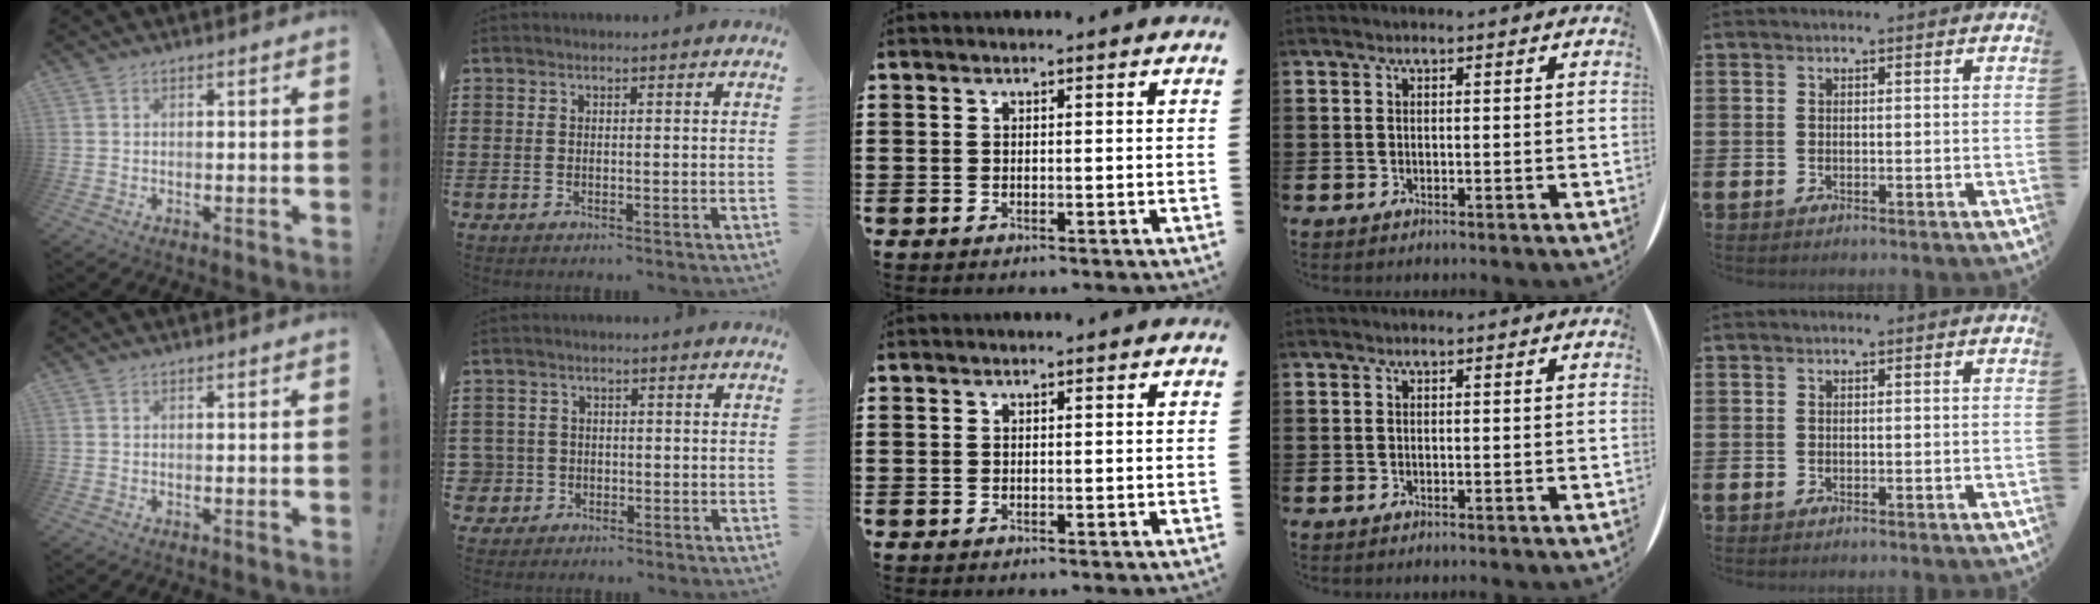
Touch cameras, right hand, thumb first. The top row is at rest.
{"index": {"total": 2.7, "force": [-0.8, 2.5, 0.2], "torque": [-0.024, 0.002, -0.024]}}